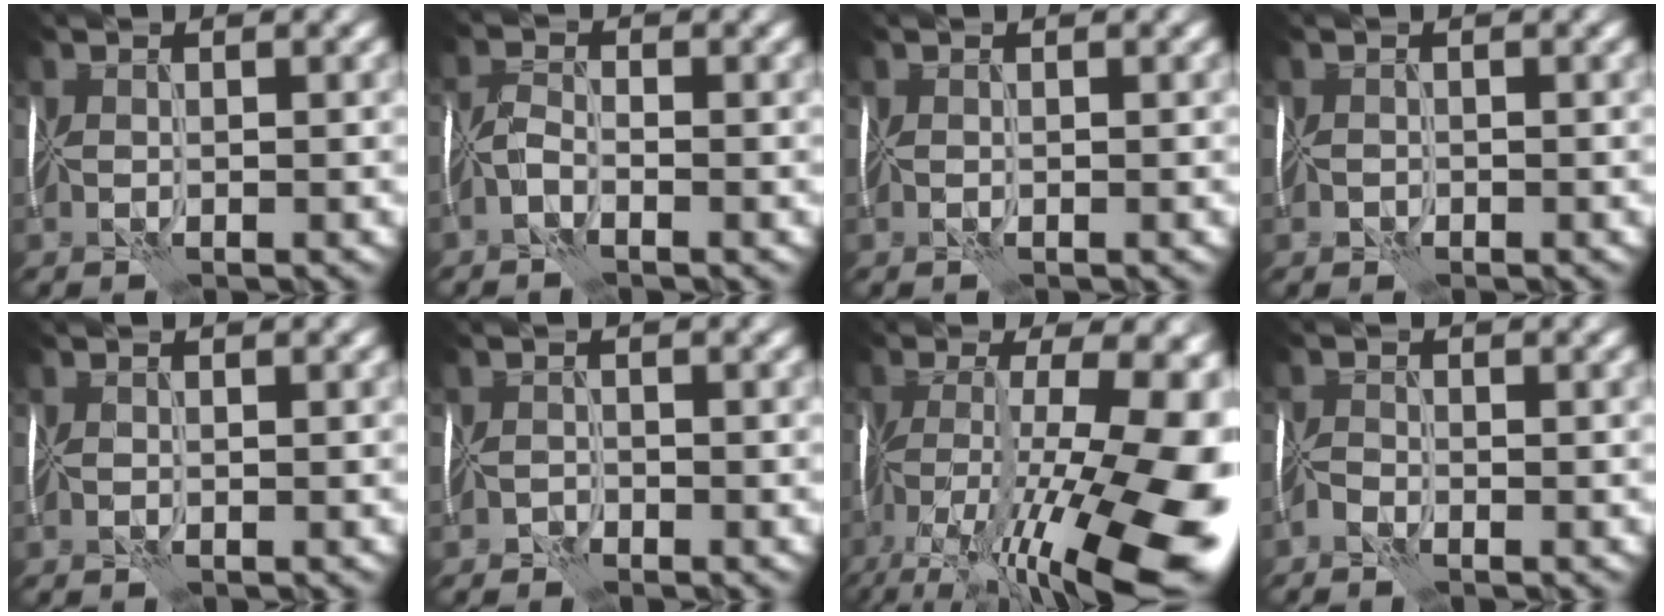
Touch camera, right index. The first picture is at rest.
{"total": 1.6, "force": [-1.2, 0.5, 1.0], "torque": [-0.023, 0.007, -0.029]}
{"total": 0.0}
{"total": 1.0, "force": [-0.7, 0.6, 0.5], "torque": [-0.009, 0.000, -0.012]}
{"total": 0.0}
{"total": 1.0, "force": [-1.0, 0.3, 0.3], "torque": [-0.002, 0.005, -0.020]}
{"total": 19.7, "force": [-7.3, 6.4, 17.1], "torque": [-0.263, 0.002, -0.108]}
{"total": 1.0, "force": [-1.0, 0.2, 0.2], "torque": [-0.005, 0.004, -0.026]}